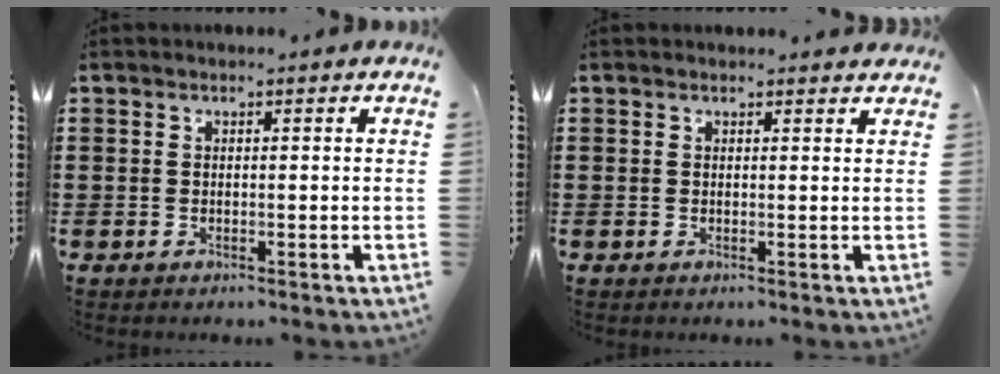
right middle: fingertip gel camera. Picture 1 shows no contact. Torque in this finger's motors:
{"motor_torque": [-0.06, 0.08, -0.01, -0.01]}